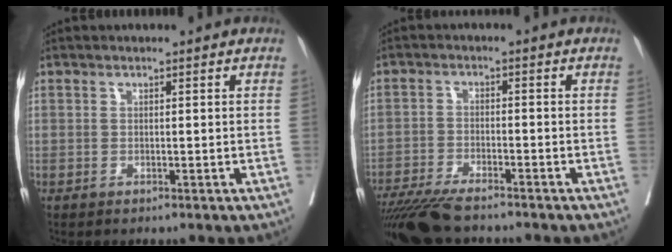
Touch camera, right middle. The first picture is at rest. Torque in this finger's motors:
{"motor_torque": [0.94, -1.03, 0.14, 0.04]}